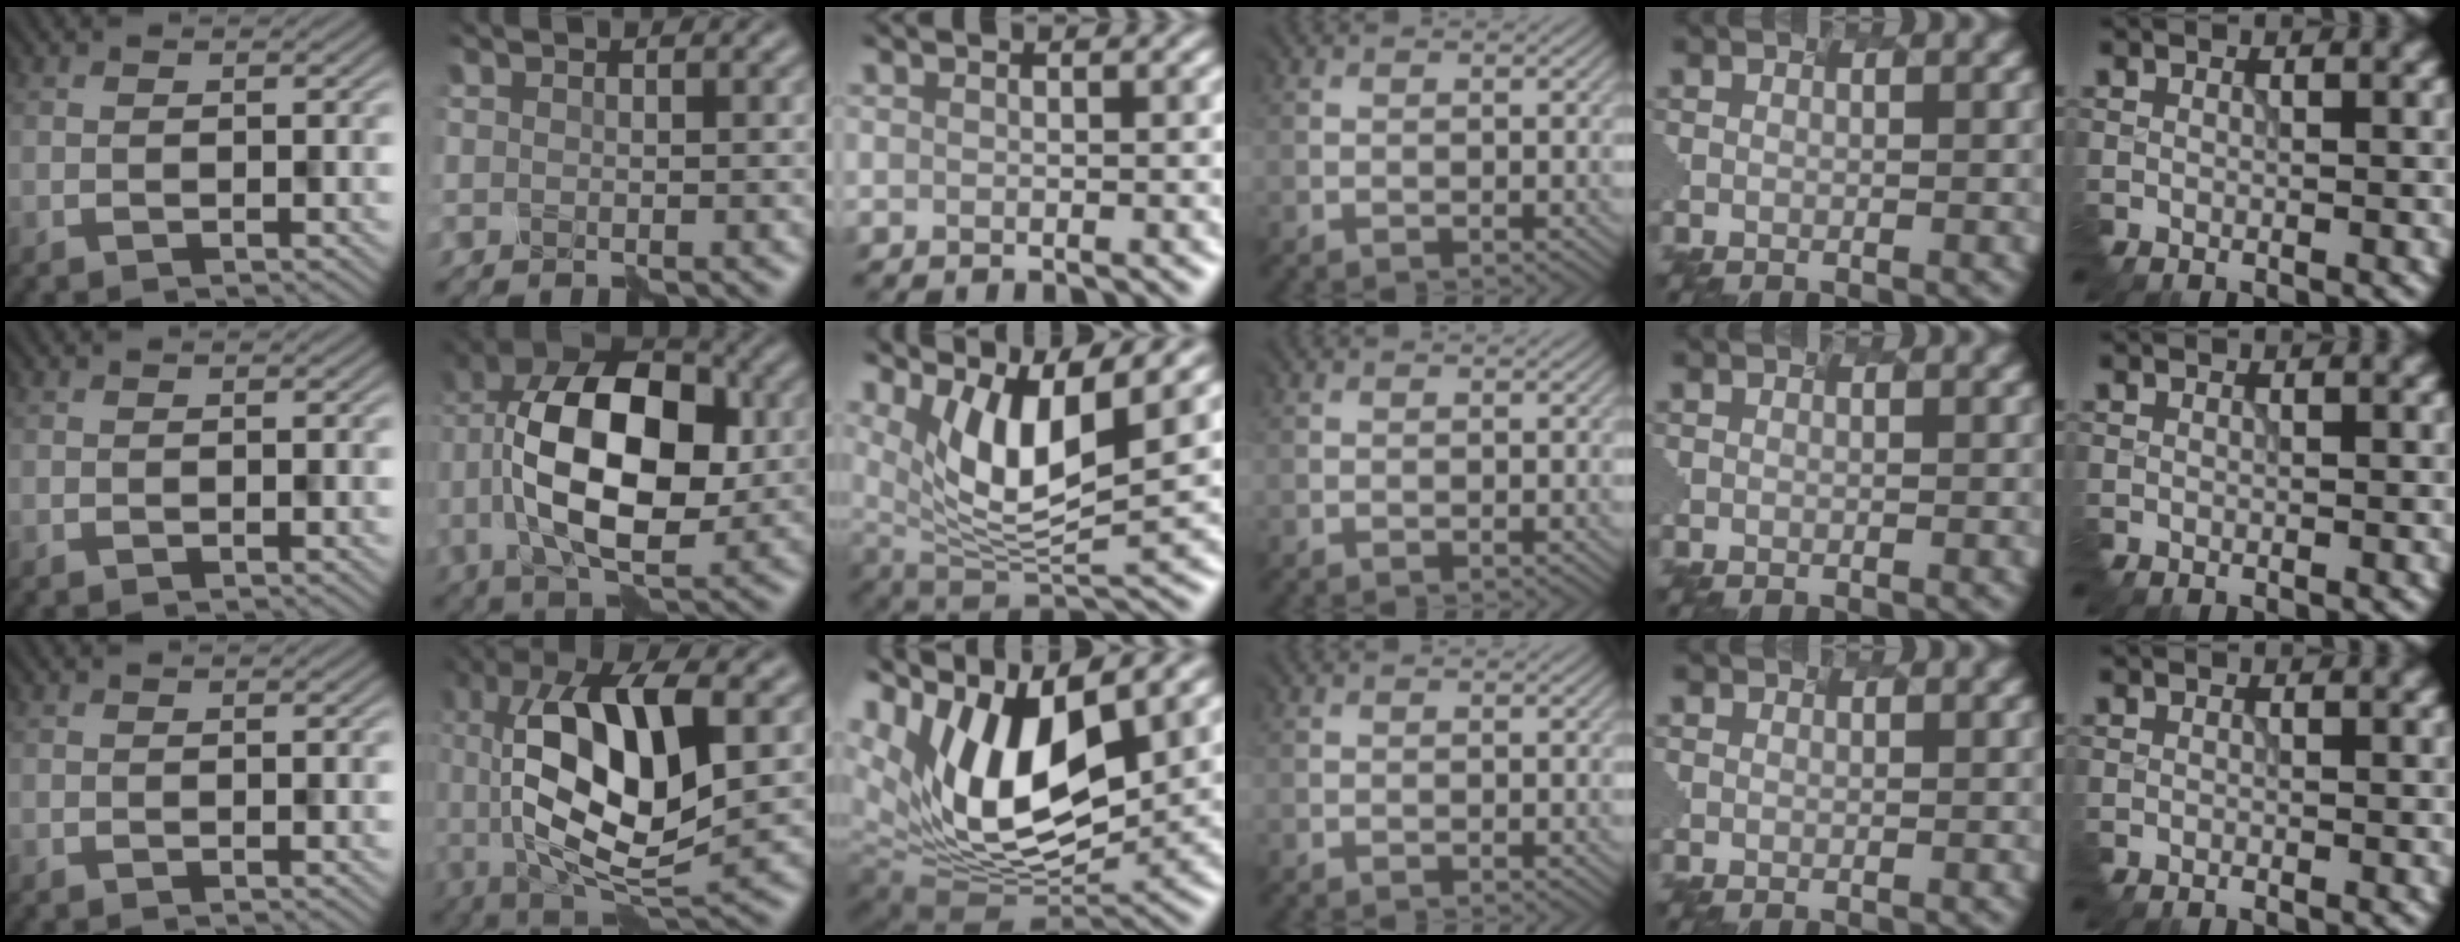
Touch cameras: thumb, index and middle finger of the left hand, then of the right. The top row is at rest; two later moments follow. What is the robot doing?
{"motion": "assemble", "object": "hinged jar"}